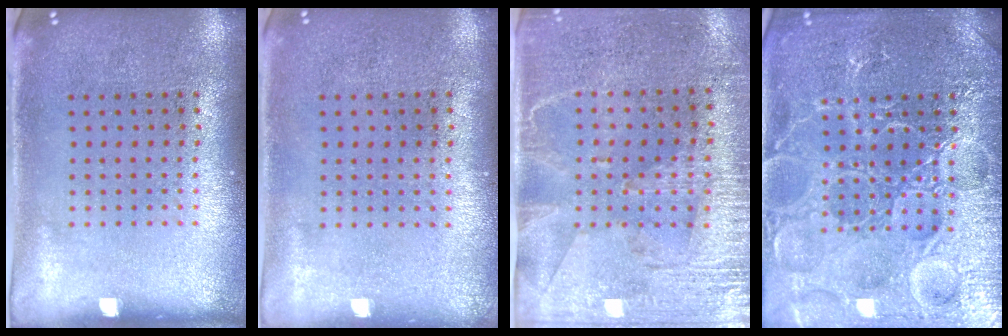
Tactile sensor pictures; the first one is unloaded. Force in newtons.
{"total": 0.0}
{"total": 3.0, "press": 2.7, "slide": 1.3}
{"total": 7.5, "press": 7.4, "slide": 1.0}